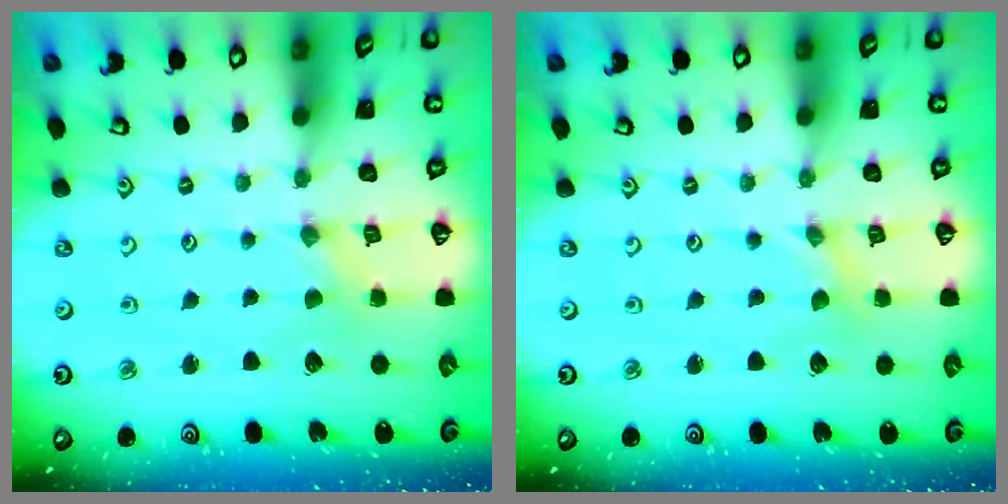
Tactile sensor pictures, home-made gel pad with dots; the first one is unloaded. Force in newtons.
{"total": 0.0}